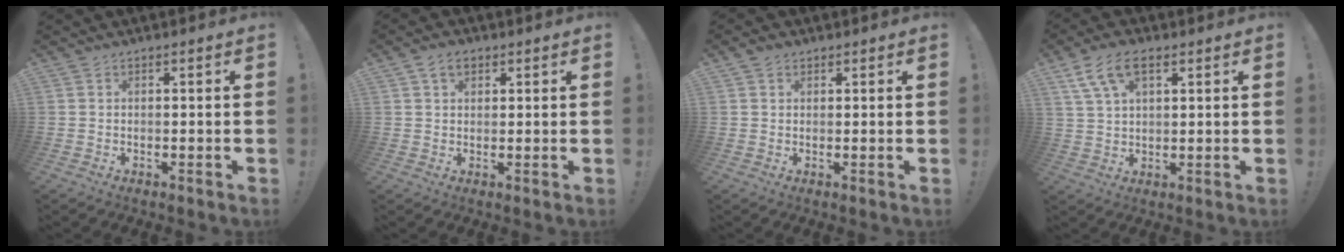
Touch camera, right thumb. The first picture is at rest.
{"total": 4.1, "force": [2.1, 2.7, 2.3], "torque": [-0.041, 0.001, 0.040]}
{"total": 1.6, "force": [1.1, 1.2, 0.4], "torque": [-0.009, 0.001, 0.021]}
{"total": 9.5, "force": [4.7, 4.9, 6.7], "torque": [-0.116, -0.003, 0.091]}